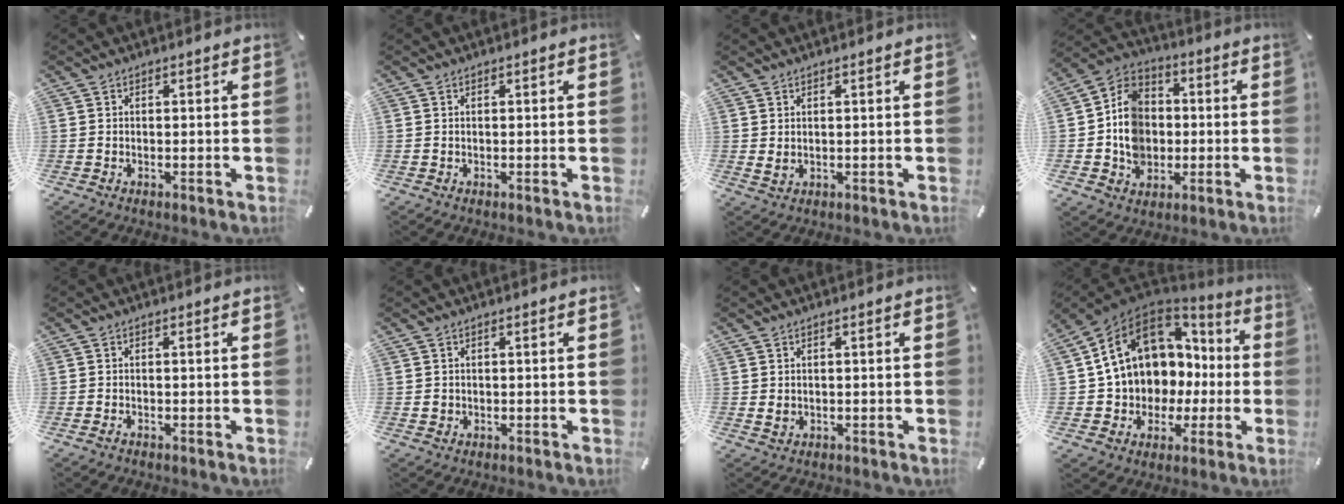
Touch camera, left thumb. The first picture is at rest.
{"total": 0.0}
{"total": 1.4, "force": [0.5, 0.8, 1.1], "torque": [-0.021, 0.000, 0.009]}
{"total": 11.6, "force": [-1.5, 10.1, 5.6], "torque": [-0.128, 0.014, -0.029]}
{"total": 0.9, "force": [-0.6, 0.3, 0.6], "torque": [-0.011, -0.001, -0.012]}
{"total": 1.2, "force": [-0.2, 1.1, 0.4], "torque": [-0.007, 0.005, -0.006]}
{"total": 1.4, "force": [-0.2, 1.2, 0.7], "torque": [-0.014, 0.002, -0.003]}
{"total": 14.1, "force": [4.6, 11.5, 6.7], "torque": [-0.131, -0.030, 0.092]}